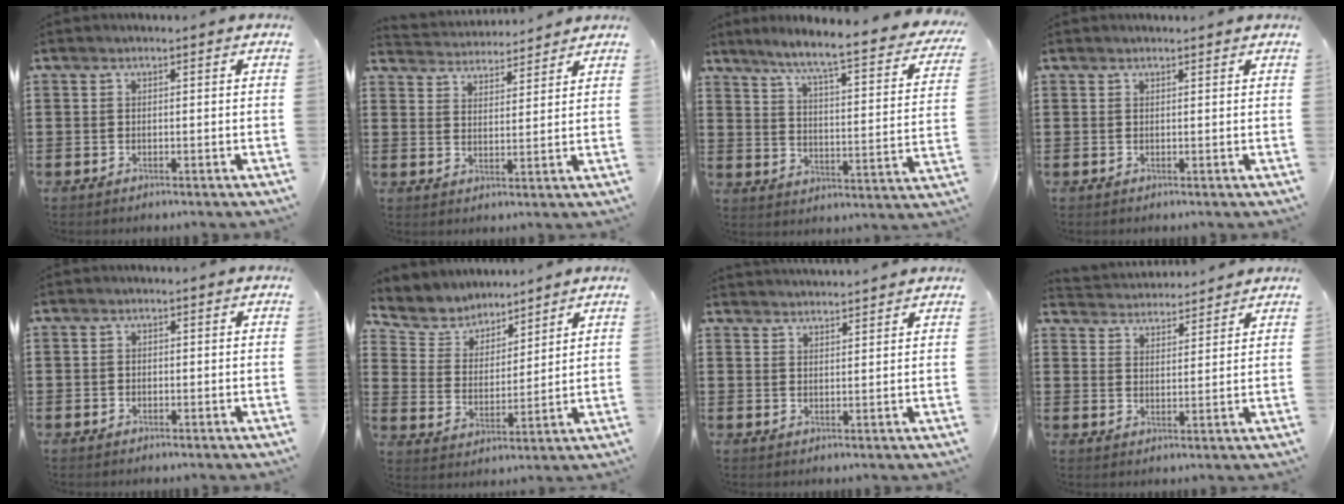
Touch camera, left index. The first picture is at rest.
{"total": 3.7, "force": [3.7, 0.2, -0.3], "torque": [-0.011, -0.021, 0.066]}
{"total": 6.3, "force": [5.1, -0.7, 3.5], "torque": [-0.083, -0.047, 0.074]}
{"total": 0.6, "force": [0.6, -0.1, 0.2], "torque": [-0.006, -0.002, 0.013]}
{"total": 0.6, "force": [-0.2, 0.5, 0.2], "torque": [-0.005, 0.002, -0.004]}
{"total": 5.5, "force": [5.0, 2.3, -0.2], "torque": [-0.032, -0.030, 0.088]}
{"total": 2.4, "force": [2.3, -0.3, -0.2], "torque": [-0.003, -0.008, 0.045]}
{"total": 3.7, "force": [3.7, 0.1, -0.3], "torque": [-0.009, -0.020, 0.066]}